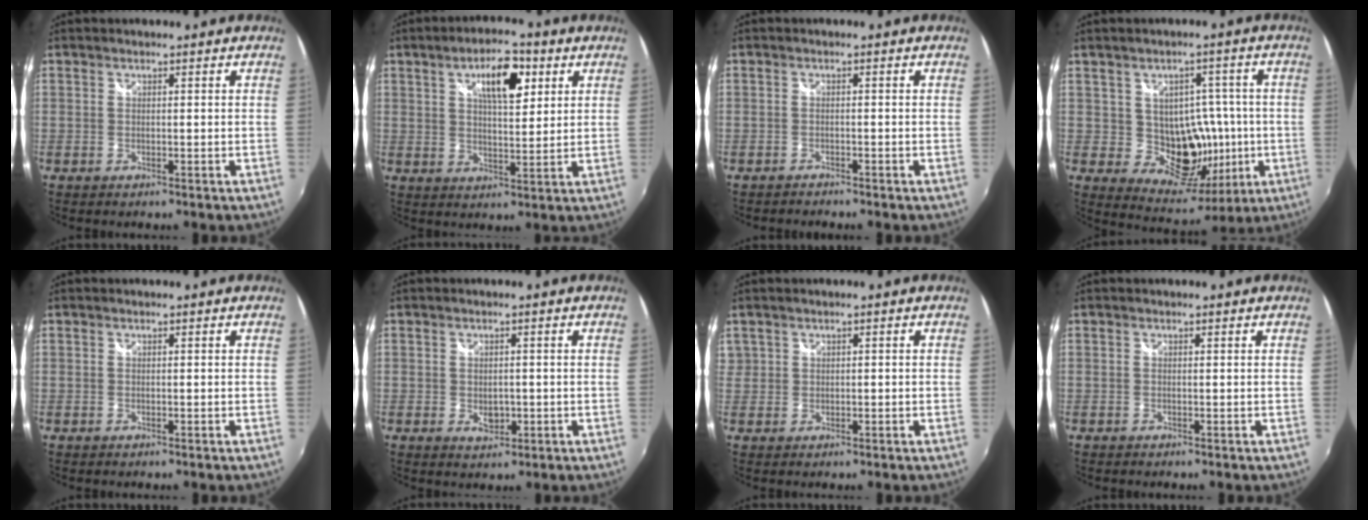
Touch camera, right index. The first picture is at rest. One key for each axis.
{"total": 9.4, "fx": 4.1, "fy": 3.5, "fz": 7.7, "tx": -0.122, "ty": 0.017, "tz": 0.065}
{"total": 1.7, "fx": -1.7, "fy": 0.3, "fz": 0.0, "tx": -0.009, "ty": -0.008, "tz": -0.030}
{"total": 11.1, "fx": -0.8, "fy": 9.8, "fz": 5.3, "tx": -0.085, "ty": 0.004, "tz": 0.002}
{"total": 0.0}
{"total": 3.3, "fx": -0.7, "fy": 2.4, "fz": 2.1, "tx": -0.035, "ty": -0.005, "tz": -0.009}
{"total": 2.2, "fx": 0.5, "fy": 2.0, "fz": 0.6, "tx": -0.009, "ty": 0.007, "tz": 0.014}
{"total": 0.0}